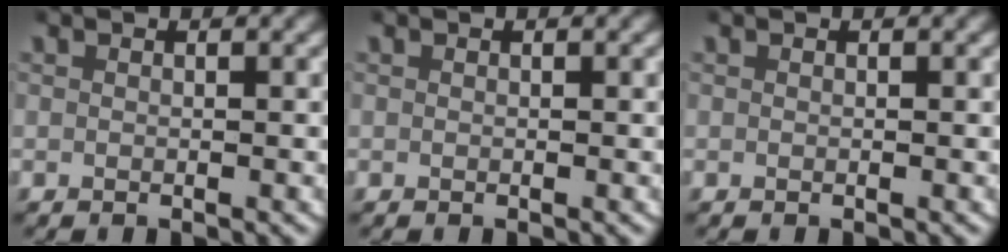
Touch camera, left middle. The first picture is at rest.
{"total": 0.0}
{"total": 0.0}